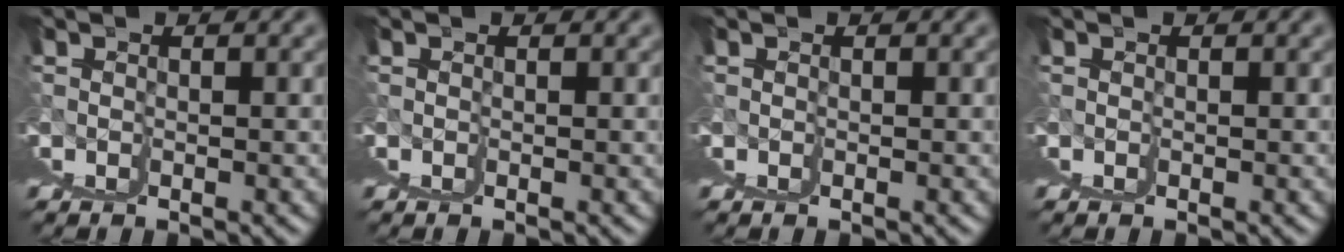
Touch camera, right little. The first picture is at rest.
{"total": 0.0}
{"total": 0.0}
{"total": 0.0}